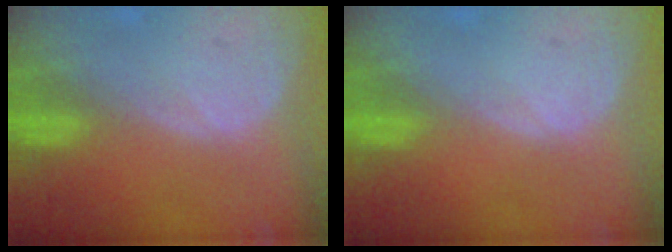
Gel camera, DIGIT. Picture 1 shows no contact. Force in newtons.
{"total": 0.0}